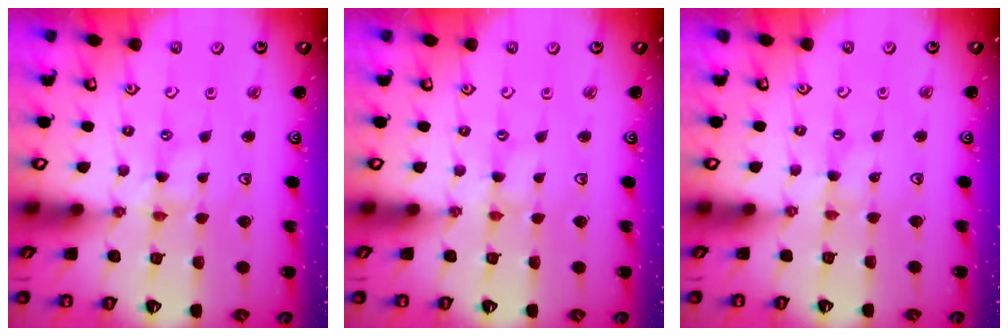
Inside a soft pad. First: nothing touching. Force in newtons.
{"total": 0.0}
{"total": 1.0, "press": 0.9, "slide": 0.2}